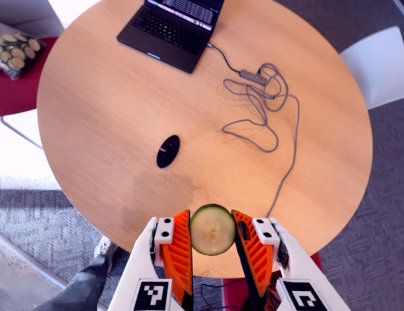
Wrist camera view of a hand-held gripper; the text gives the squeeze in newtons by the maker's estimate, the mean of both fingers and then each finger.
{"total": 10.4, "left": 10.8, "right": 10.1}